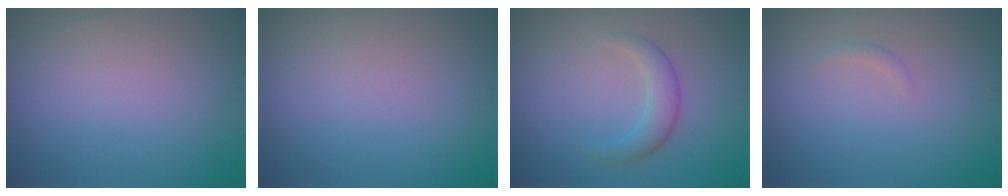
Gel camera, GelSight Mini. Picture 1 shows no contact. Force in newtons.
{"total": 0.0}
{"total": 2.4, "press": 2.4, "slide": 0.1}
{"total": 0.5, "press": 0.5, "slide": 0.0}